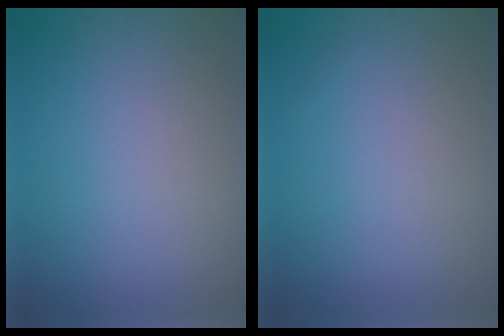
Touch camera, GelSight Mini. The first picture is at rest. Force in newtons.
{"total": 0.0}